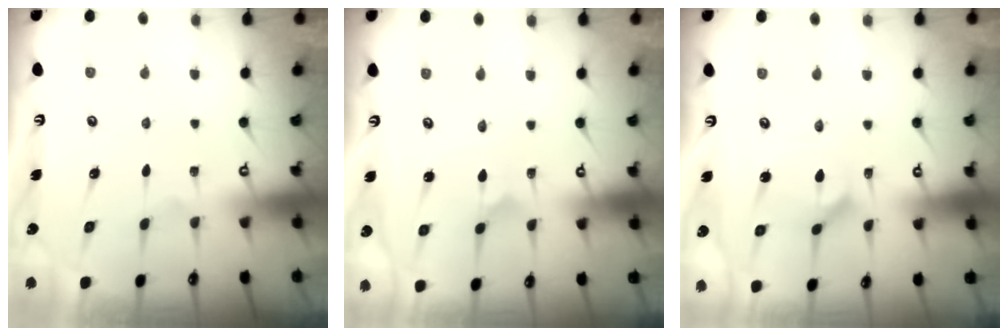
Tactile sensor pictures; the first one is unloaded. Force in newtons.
{"total": 1.2, "press": 1.2, "slide": 0.0}
{"total": 6.6, "press": 6.6, "slide": 0.5}